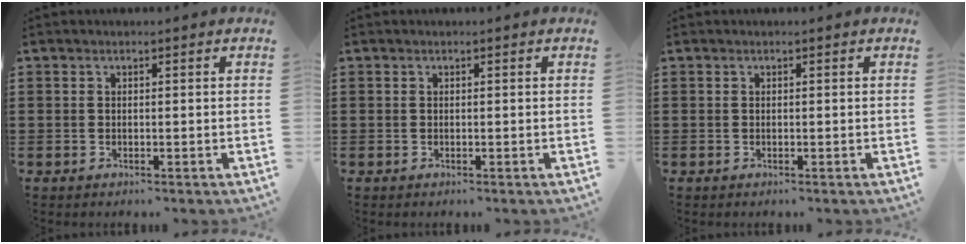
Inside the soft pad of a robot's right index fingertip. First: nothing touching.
{"total": 0.0}
{"total": 0.0}